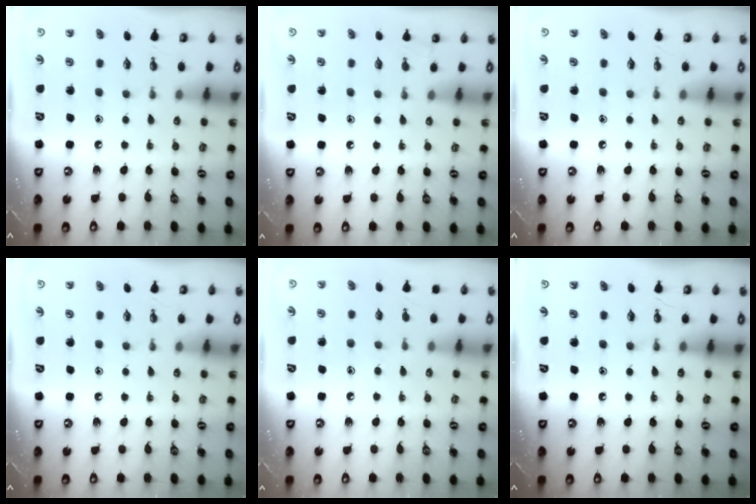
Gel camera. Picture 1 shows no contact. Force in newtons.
{"total": 2.9, "press": 2.9, "slide": 0.3}
{"total": 0.0}
{"total": 0.0}
{"total": 5.9, "press": 5.8, "slide": 0.7}
{"total": 0.0}